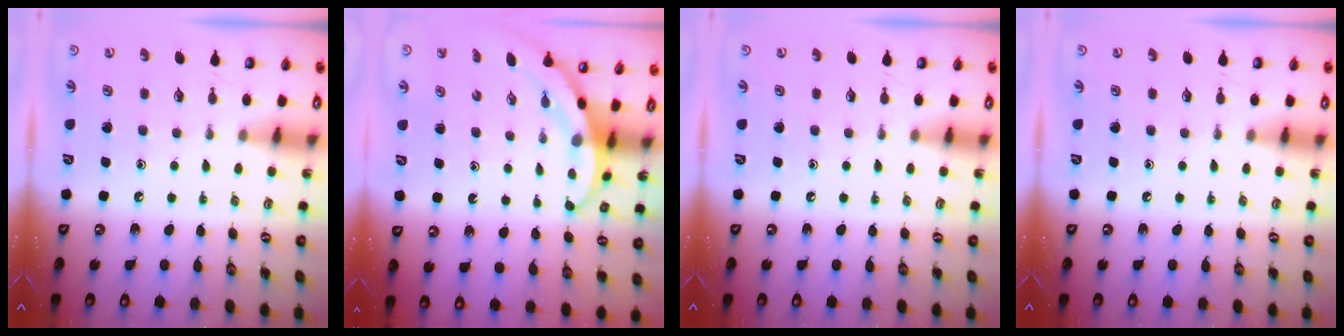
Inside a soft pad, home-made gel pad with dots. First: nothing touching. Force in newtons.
{"total": 3.2, "press": 3.2, "slide": 0.1}
{"total": 0.0}
{"total": 0.0}